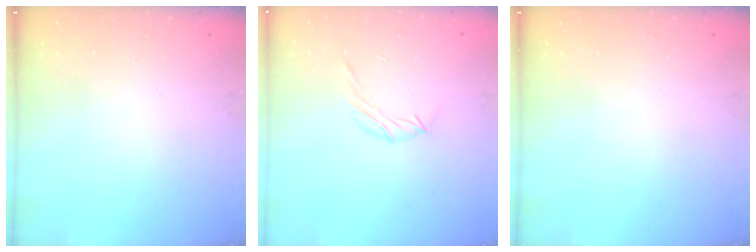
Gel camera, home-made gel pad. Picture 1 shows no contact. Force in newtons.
{"total": 5.5, "press": 5.4, "slide": 1.2}
{"total": 0.0}